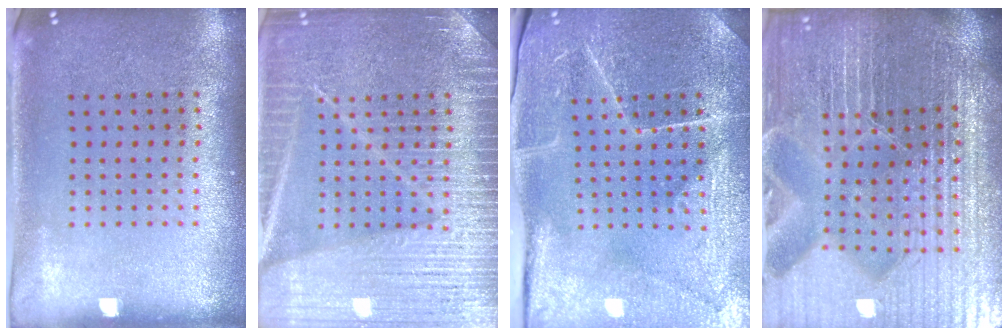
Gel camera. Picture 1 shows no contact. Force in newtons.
{"total": 6.8, "press": 6.8, "slide": 1.0}
{"total": 4.0, "press": 4.0, "slide": 0.6}
{"total": 6.9, "press": 6.0, "slide": 3.3}